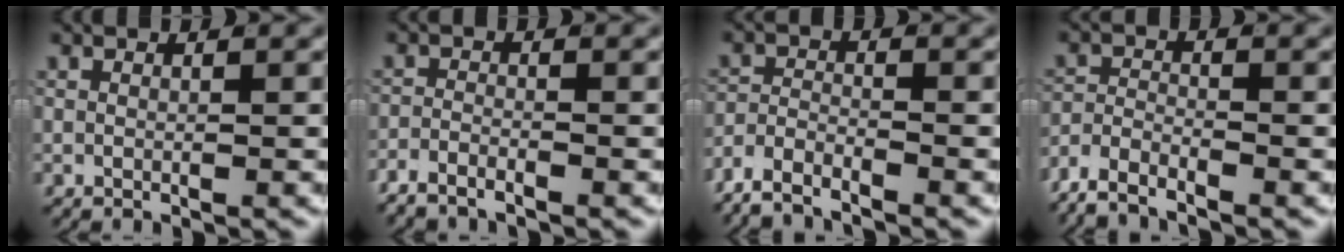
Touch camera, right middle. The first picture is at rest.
{"total": 2.8, "force": [-2.5, 0.7, 0.9], "torque": [-0.017, -0.001, -0.048]}
{"total": 3.9, "force": [-3.2, 1.6, 1.6], "torque": [-0.028, -0.002, -0.062]}
{"total": 4.1, "force": [-3.1, 1.8, 2.0], "torque": [-0.038, -0.003, -0.060]}